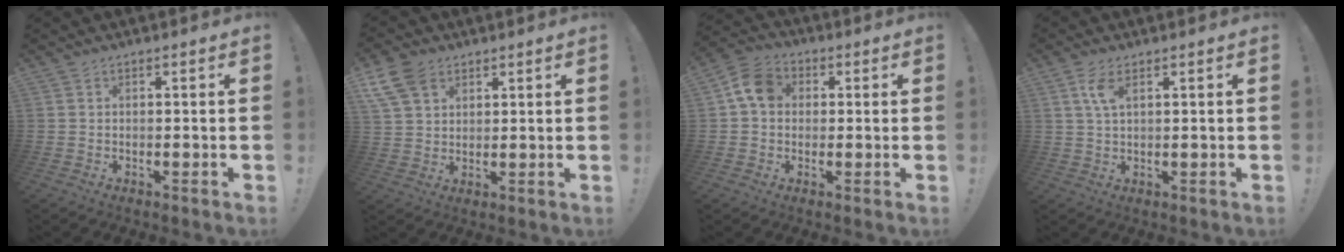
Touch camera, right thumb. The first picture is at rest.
{"total": 9.7, "force": [5.4, 6.4, 4.9], "torque": [-0.098, -0.016, 0.109]}
{"total": 9.5, "force": [2.1, 7.4, 5.5], "torque": [-0.084, 0.015, 0.046]}
{"total": 4.8, "force": [1.9, 2.0, 3.9], "torque": [-0.073, 0.001, 0.033]}